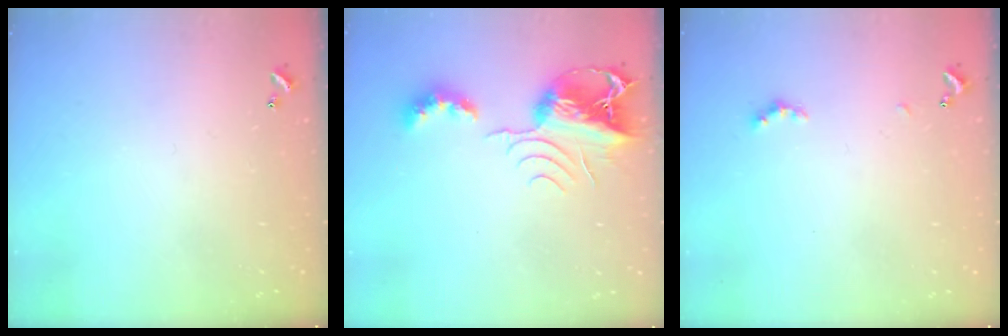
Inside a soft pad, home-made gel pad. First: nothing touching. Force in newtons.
{"total": 10.3, "press": 10.2, "slide": 1.2}
{"total": 2.6, "press": 2.6, "slide": 0.6}